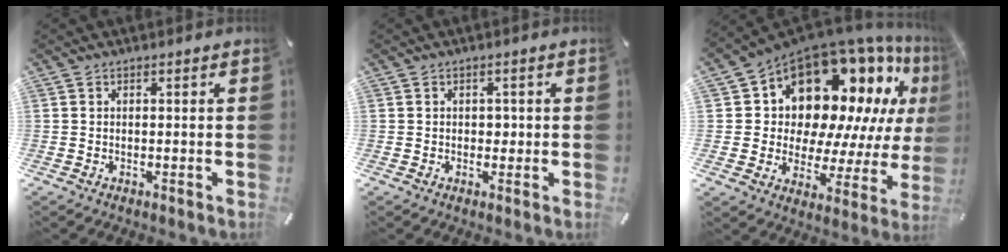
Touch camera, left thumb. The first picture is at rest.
{"total": 1.4, "force": [-0.1, 1.3, 0.5], "torque": [-0.004, 0.003, -0.007]}
{"total": 18.1, "force": [11.1, 11.1, 8.9], "torque": [-0.130, -0.106, 0.198]}